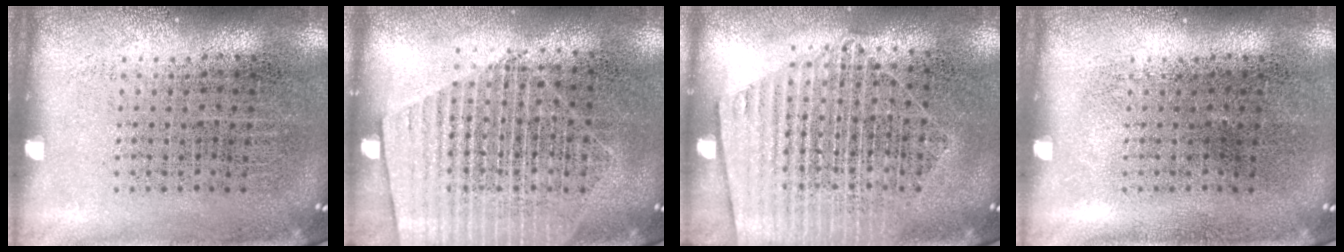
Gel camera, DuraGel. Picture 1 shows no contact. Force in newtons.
{"total": 1.7, "press": 1.5, "slide": 0.8}
{"total": 1.6, "press": 1.5, "slide": 0.7}
{"total": 0.0}